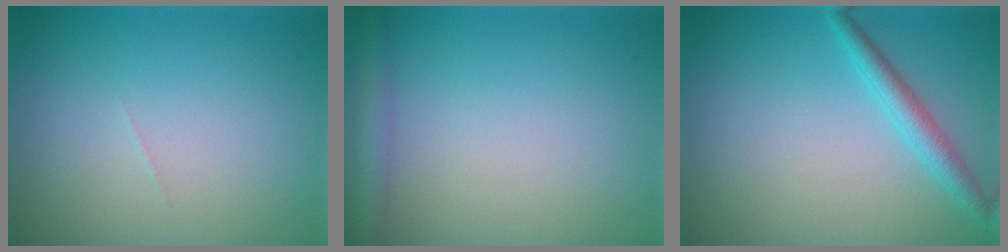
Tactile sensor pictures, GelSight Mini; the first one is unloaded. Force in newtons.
{"total": 2.4, "press": 2.4, "slide": 0.1}
{"total": 2.4, "press": 2.4, "slide": 0.1}